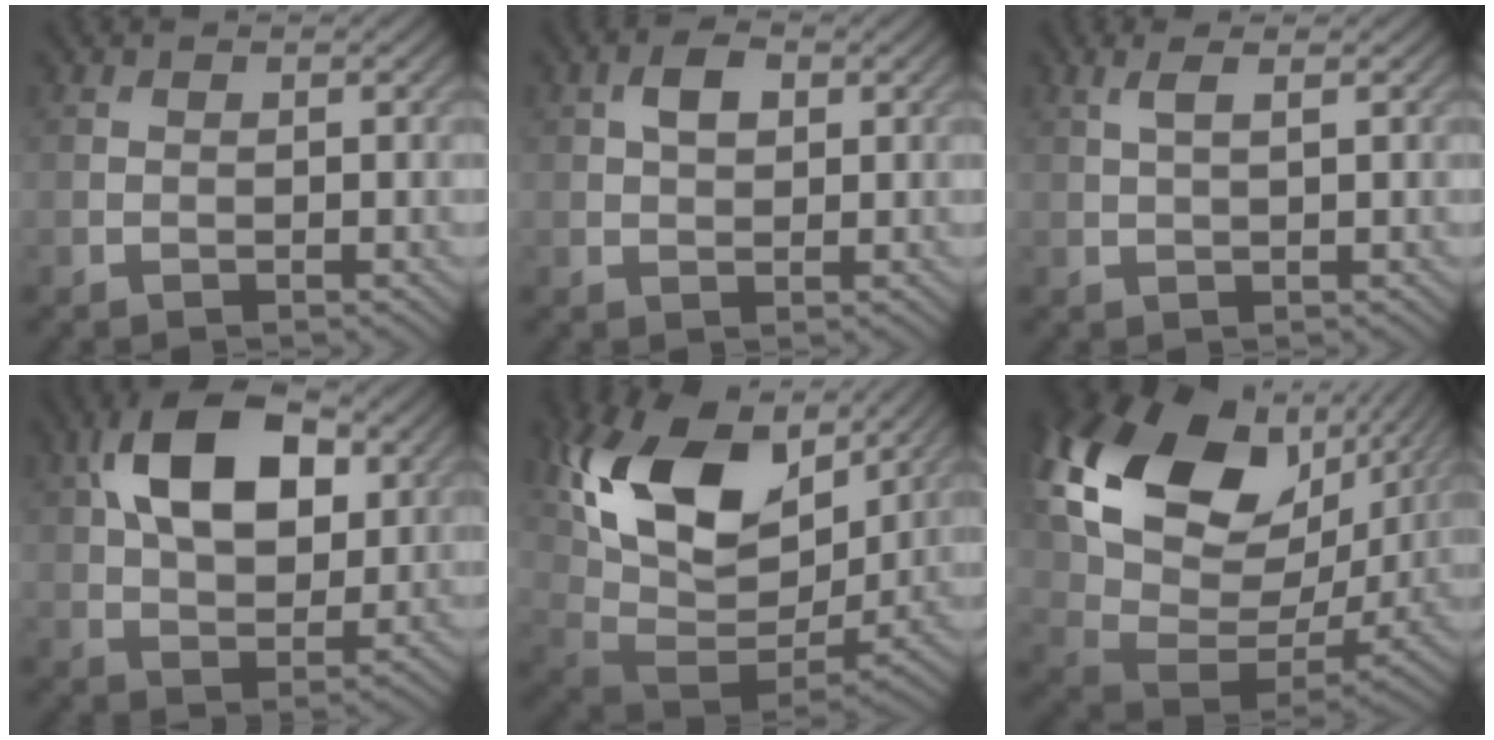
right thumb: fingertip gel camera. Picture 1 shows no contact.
{"total": 3.2, "force": [1.1, 1.9, 2.4], "torque": [-0.048, 0.006, 0.016]}
{"total": 2.1, "force": [0.9, 0.3, 1.8], "torque": [-0.041, 0.005, 0.020]}
{"total": 13.4, "force": [4.3, 7.9, 10.0], "torque": [-0.193, 0.019, 0.072]}
{"total": 18.9, "force": [7.8, 11.4, 12.9], "torque": [-0.284, 0.026, 0.150]}
{"total": 19.8, "force": [8.3, 12.3, 13.1], "torque": [-0.301, 0.018, 0.165]}